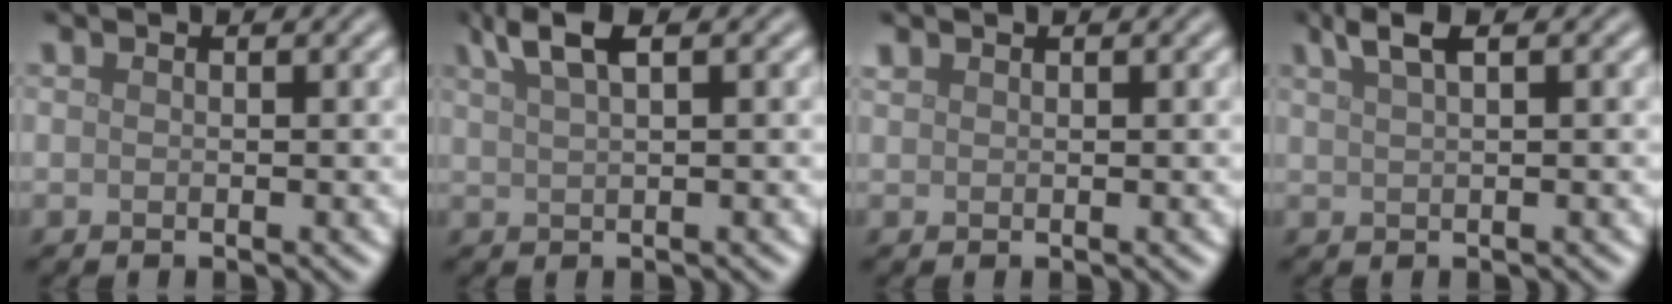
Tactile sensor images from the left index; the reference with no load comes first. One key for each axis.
{"total": 3.4, "fx": 2.1, "fy": 0.9, "fz": 2.5, "tx": -0.040, "ty": 0.010, "tz": 0.040}
{"total": 0.6, "fx": 0.5, "fy": 0.2, "fz": 0.0, "tx": -0.001, "ty": 0.003, "tz": 0.013}
{"total": 2.6, "fx": 1.6, "fy": 0.7, "fz": 1.9, "tx": -0.028, "ty": 0.007, "tz": 0.029}